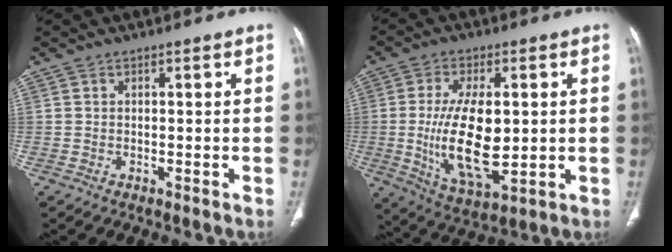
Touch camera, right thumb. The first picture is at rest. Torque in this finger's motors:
{"motor_torque": [-0.58, 1.22, 0.18, 0.53, 0.11]}